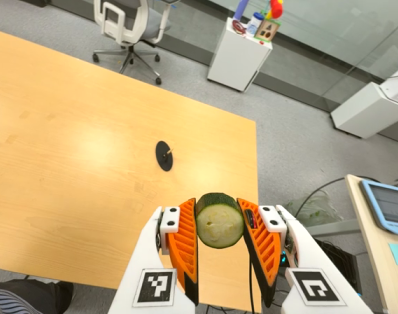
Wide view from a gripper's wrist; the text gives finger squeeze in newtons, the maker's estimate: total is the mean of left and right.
{"total": 11.3, "left": 11.6, "right": 11.0}